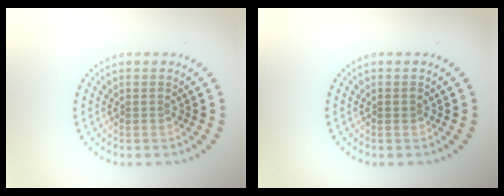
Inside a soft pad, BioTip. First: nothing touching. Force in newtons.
{"total": 0.6, "press": 0.6, "slide": 0.1}